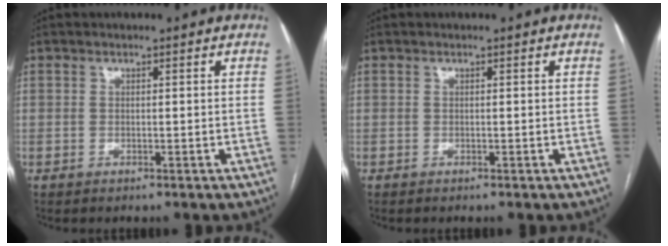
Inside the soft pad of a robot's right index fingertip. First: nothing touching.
{"total": 0.0}